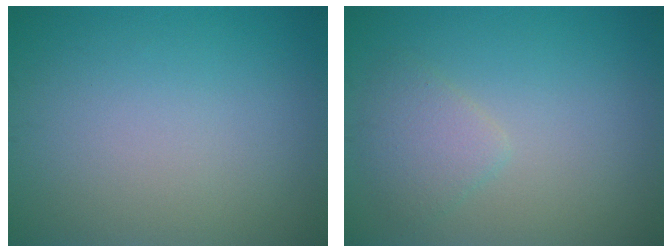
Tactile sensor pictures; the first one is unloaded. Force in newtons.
{"total": 2.2, "press": 2.2, "slide": 0.2}